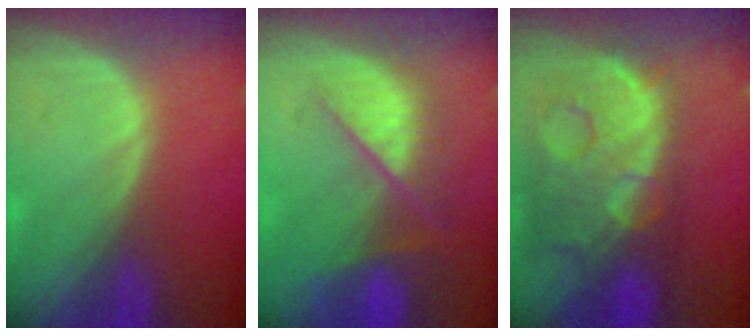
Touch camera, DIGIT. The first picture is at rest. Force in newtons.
{"total": 9.2, "press": 7.9, "slide": 4.7}
{"total": 14.1, "press": 11.5, "slide": 8.2}